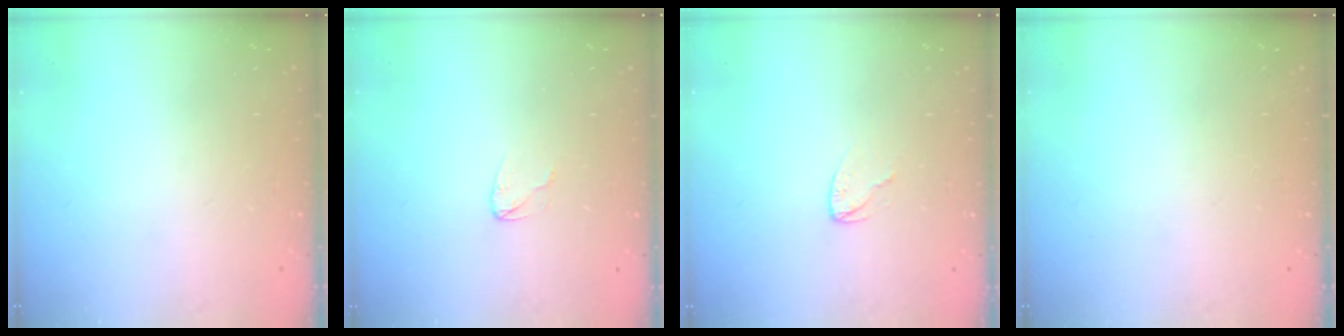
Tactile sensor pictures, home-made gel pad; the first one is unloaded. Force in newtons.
{"total": 3.6, "press": 3.6, "slide": 0.3}
{"total": 2.4, "press": 2.4, "slide": 0.2}
{"total": 0.0}